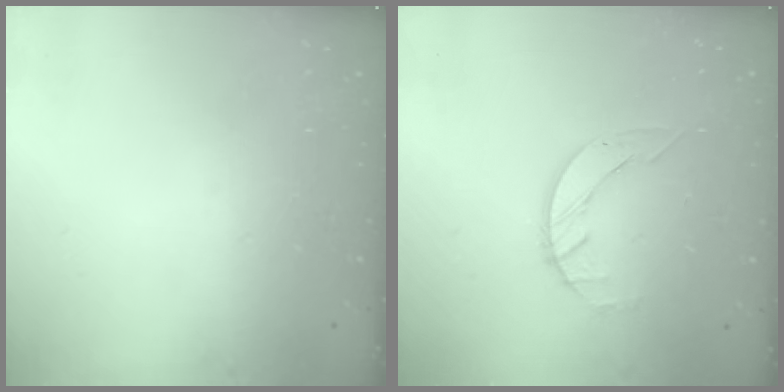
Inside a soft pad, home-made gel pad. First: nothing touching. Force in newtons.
{"total": 2.7, "press": 2.7, "slide": 0.3}